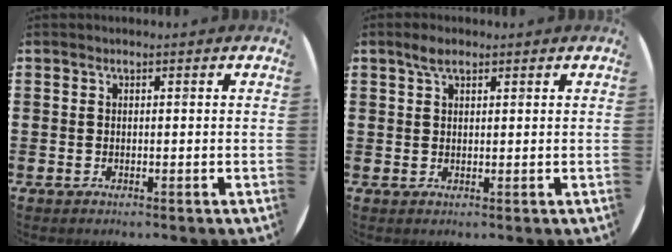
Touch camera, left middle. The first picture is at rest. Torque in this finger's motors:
{"motor_torque": [0.53, -0.40, -0.03, 0.00]}